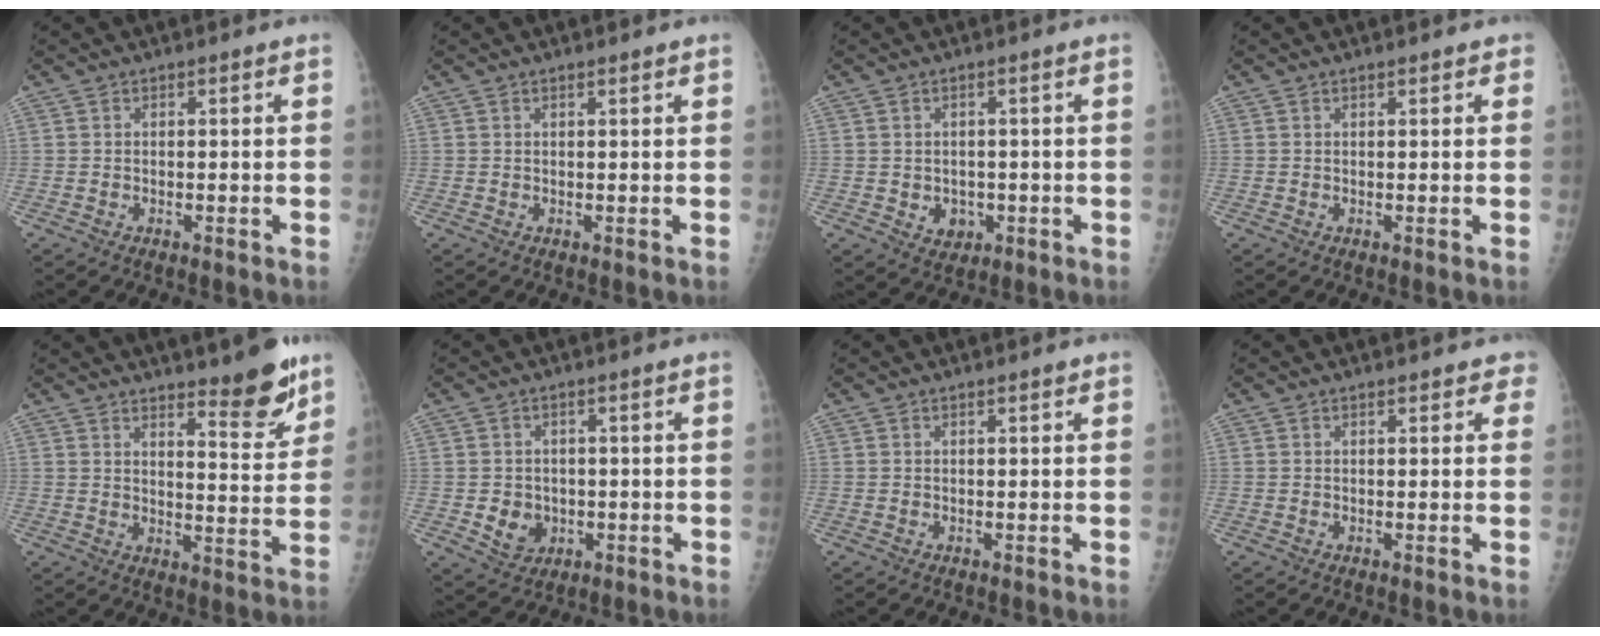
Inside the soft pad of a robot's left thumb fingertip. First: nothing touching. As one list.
[{"total": 0.7, "force": [0.5, 0.0, 0.4], "torque": [-0.007, -0.003, 0.010]}, {"total": 3.5, "force": [-0.6, 2.9, 1.8], "torque": [-0.010, 0.000, 0.002]}, {"total": 1.1, "force": [0.8, 0.5, 0.5], "torque": [-0.002, -0.002, 0.007]}, {"total": 9.2, "force": [7.0, 1.6, 5.7], "torque": [-0.060, -0.061, 0.106]}, {"total": 4.8, "force": [-0.8, 4.2, 2.3], "torque": [-0.020, 0.002, 0.000]}, {"total": 0.6, "force": [0.5, 0.1, 0.4], "torque": [-0.006, -0.002, 0.007]}, {"total": 2.4, "force": [1.9, 1.2, 0.9], "torque": [0.017, -0.001, 0.013]}]